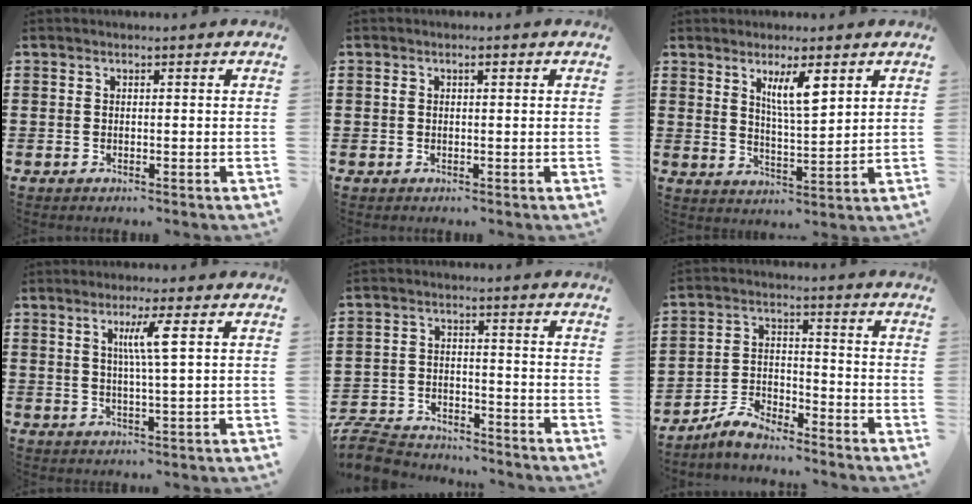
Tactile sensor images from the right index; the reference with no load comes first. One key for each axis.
{"total": 1.3, "fx": 0.4, "fy": 0.6, "fz": 1.1, "tx": -0.025, "ty": 0.006, "tz": 0.005}
{"total": 5.9, "fx": 3.1, "fy": 1.3, "fz": 4.9, "tx": -0.096, "ty": 0.001, "tz": 0.051}
{"total": 4.7, "fx": 1.5, "fy": -0.5, "fz": 4.5, "tx": -0.090, "ty": -0.003, "tz": 0.020}
{"total": 5.8, "fx": -5.7, "fy": 1.1, "fz": 0.7, "tx": -0.030, "ty": 0.008, "tz": -0.116}
{"total": 5.2, "fx": -4.8, "fy": 1.4, "fz": 1.4, "tx": -0.039, "ty": 0.010, "tz": -0.097}